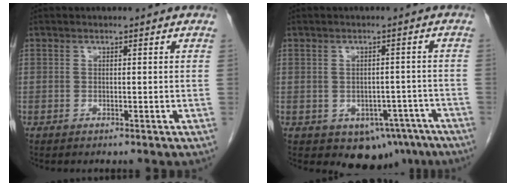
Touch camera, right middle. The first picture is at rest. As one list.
[{"total": 7.5, "force": [-4.7, 4.9, 3.0], "torque": [-0.017, 0.012, -0.057]}]